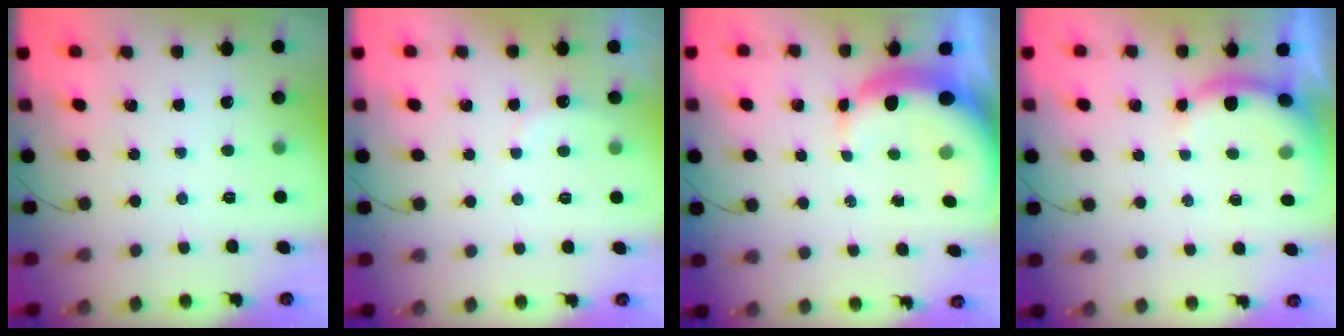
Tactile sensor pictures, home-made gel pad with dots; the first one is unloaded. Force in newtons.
{"total": 5.3, "press": 5.2, "slide": 0.9}
{"total": 8.5, "press": 8.4, "slide": 1.5}
{"total": 6.6, "press": 6.6, "slide": 0.1}